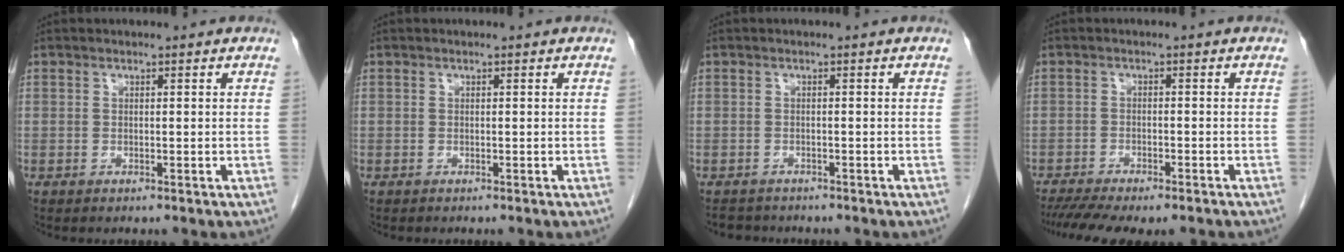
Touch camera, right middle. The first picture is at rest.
{"total": 0.0}
{"total": 3.0, "force": [-2.7, 1.2, 0.2], "torque": [-0.005, -0.005, -0.042]}
{"total": 10.6, "force": [-8.7, 2.4, 5.6], "torque": [-0.086, -0.004, -0.127]}